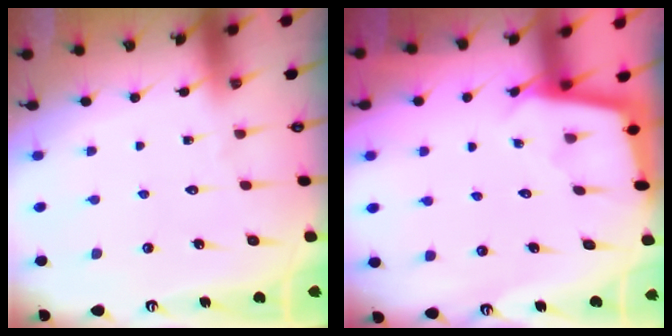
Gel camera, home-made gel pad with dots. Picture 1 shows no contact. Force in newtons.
{"total": 2.3, "press": 2.3, "slide": 0.1}